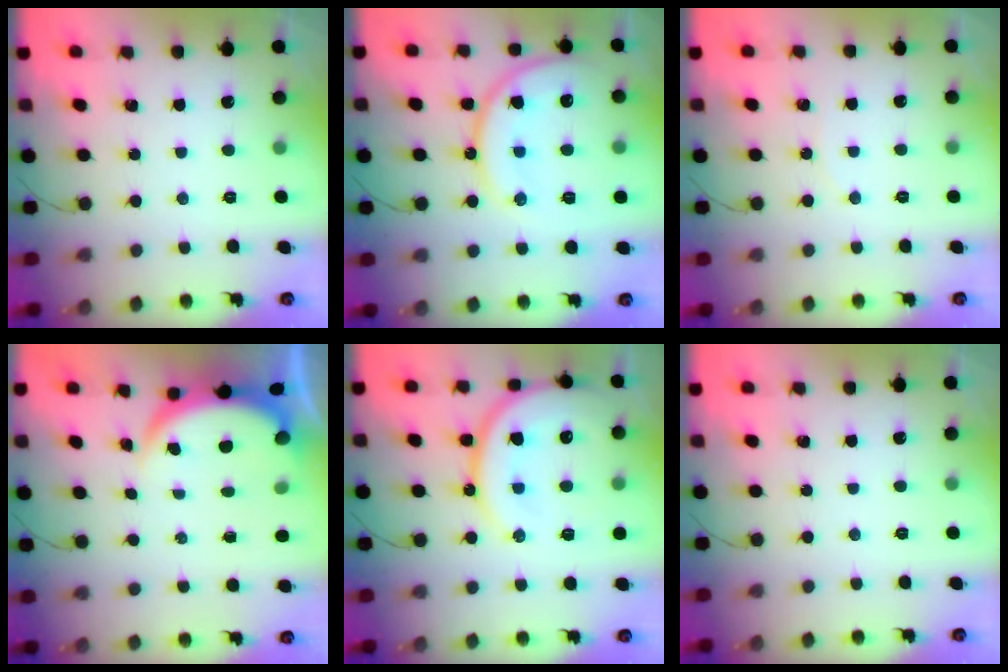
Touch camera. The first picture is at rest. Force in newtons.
{"total": 16.9, "press": 16.8, "slide": 1.7}
{"total": 3.6, "press": 2.9, "slide": 2.2}
{"total": 3.8, "press": 3.8, "slide": 0.5}
{"total": 19.0, "press": 18.8, "slide": 2.1}
{"total": 0.0}